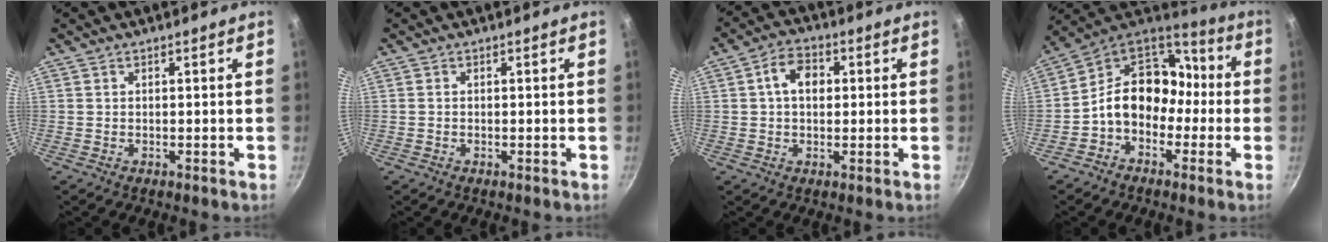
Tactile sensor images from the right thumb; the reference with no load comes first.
{"total": 0.0}
{"total": 6.6, "force": [1.1, 4.6, 4.6], "torque": [-0.060, 0.012, 0.009]}
{"total": 14.1, "force": [-2.8, 11.2, 8.2], "torque": [-0.084, 0.060, -0.072]}